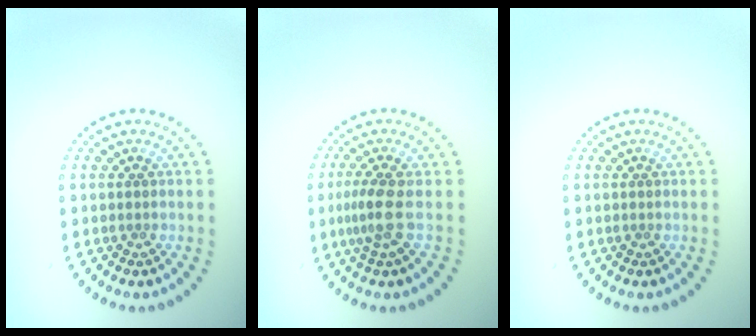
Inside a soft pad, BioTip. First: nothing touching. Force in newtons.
{"total": 2.3, "press": 1.9, "slide": 1.4}
{"total": 0.0}